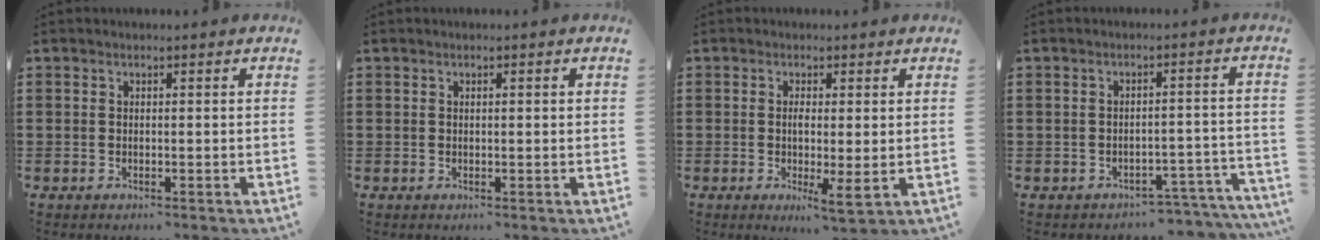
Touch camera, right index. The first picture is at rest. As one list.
[{"total": 0.5, "force": [0.2, 0.1, 0.5], "torque": [-0.010, -0.001, 0.004]}, {"total": 3.4, "force": [0.0, 0.6, 3.4], "torque": [-0.064, -0.002, -0.001]}, {"total": 2.8, "force": [-2.7, 0.7, 0.4], "torque": [-0.012, 0.004, -0.058]}]